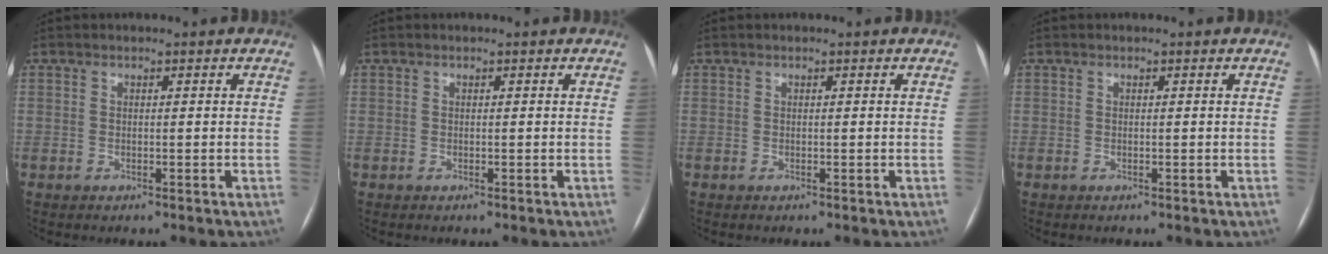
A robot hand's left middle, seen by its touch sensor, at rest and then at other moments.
{"total": 0.0}
{"total": 0.0}
{"total": 0.0}